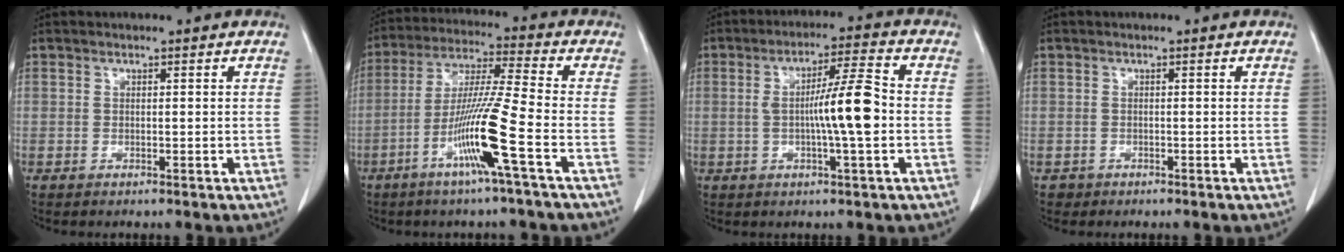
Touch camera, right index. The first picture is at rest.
{"total": 12.0, "force": [-4.9, -1.5, 10.8], "torque": [-0.210, -0.010, -0.097]}
{"total": 9.0, "force": [-0.8, 0.2, 9.0], "torque": [-0.150, 0.009, -0.018]}
{"total": 0.8, "force": [-0.5, 0.6, -0.1], "torque": [-0.007, 0.002, -0.009]}